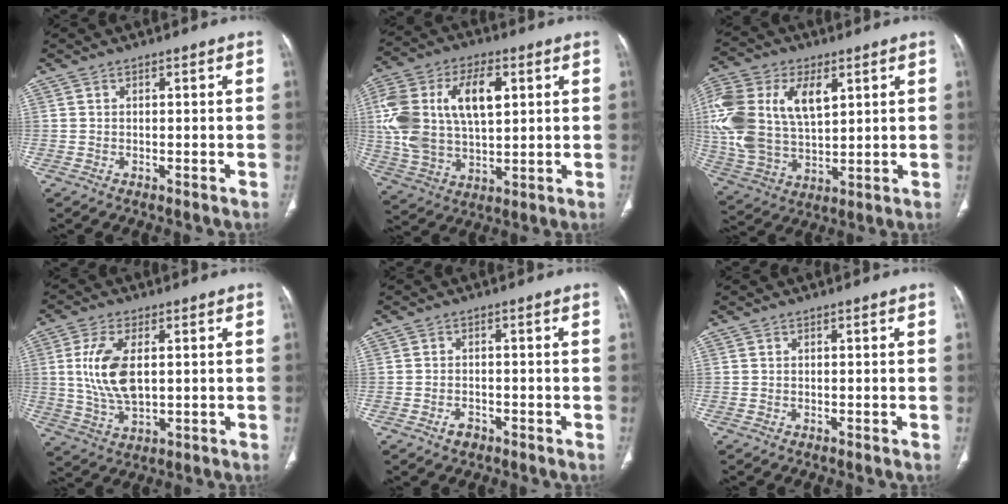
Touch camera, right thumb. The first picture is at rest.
{"total": 19.7, "force": [4.4, 11.2, 15.6], "torque": [-0.300, 0.005, 0.082]}
{"total": 22.2, "force": [6.1, 13.2, 16.8], "torque": [-0.370, 0.000, 0.116]}
{"total": 10.6, "force": [1.6, 5.4, 9.0], "torque": [-0.192, -0.009, 0.037]}
{"total": 2.2, "force": [-1.3, 1.4, 1.0], "torque": [-0.018, 0.009, -0.019]}
{"total": 0.0}